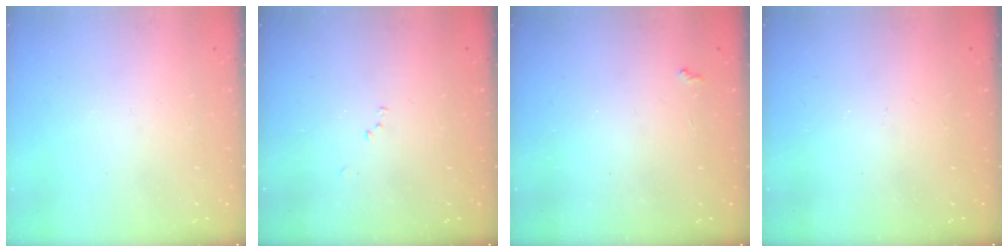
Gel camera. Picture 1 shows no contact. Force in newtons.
{"total": 5.9, "press": 5.9, "slide": 0.7}
{"total": 2.9, "press": 2.8, "slide": 0.5}
{"total": 3.8, "press": 3.8, "slide": 0.7}